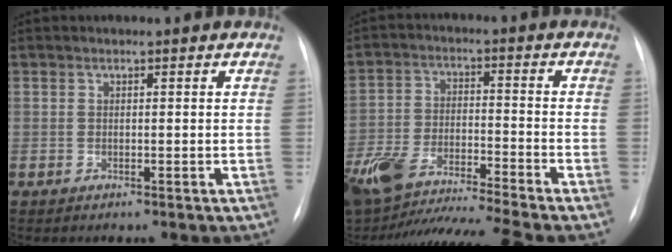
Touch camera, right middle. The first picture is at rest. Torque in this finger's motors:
{"motor_torque": [0.36, -0.80, 0.31, 0.17]}